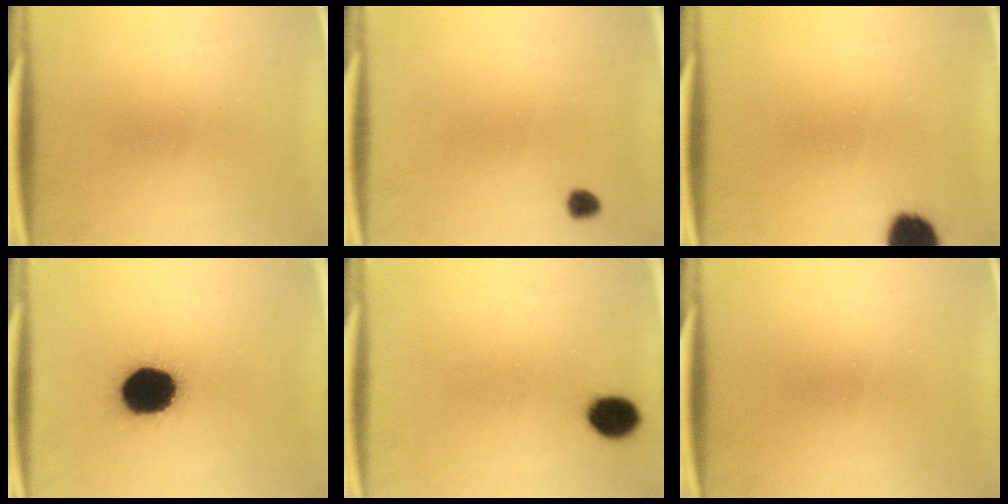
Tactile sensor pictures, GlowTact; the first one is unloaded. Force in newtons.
{"total": 1.7}
{"total": 7.6}
{"total": 17.9}
{"total": 6.4}
{"total": 0.0}